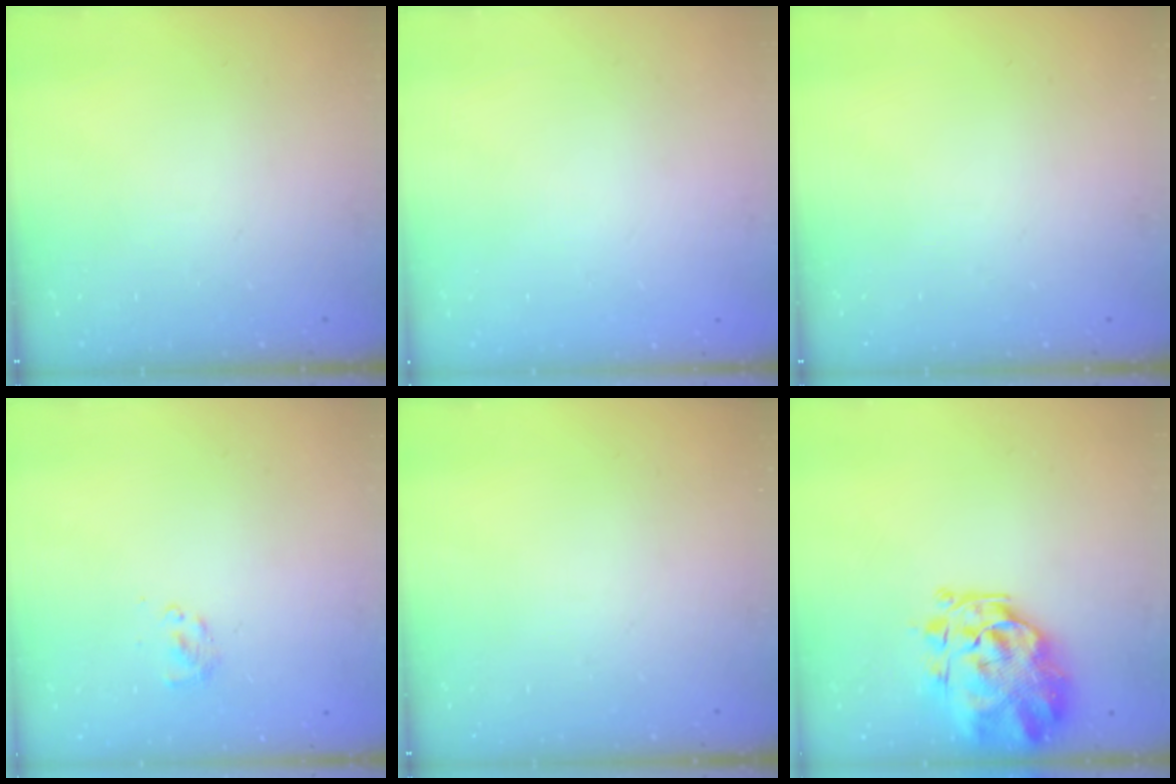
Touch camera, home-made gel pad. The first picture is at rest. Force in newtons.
{"total": 1.8, "press": 1.8, "slide": 0.2}
{"total": 0.0}
{"total": 2.0, "press": 1.8, "slide": 0.9}
{"total": 0.0}
{"total": 3.6, "press": 3.2, "slide": 1.6}